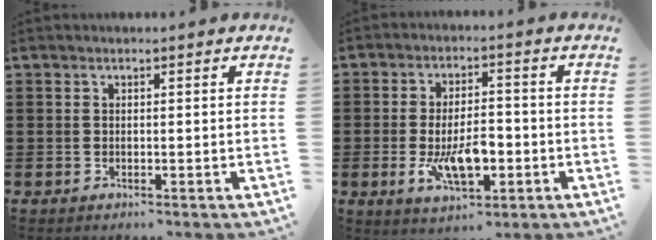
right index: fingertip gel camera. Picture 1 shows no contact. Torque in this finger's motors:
{"motor_torque": [1.29, 0.84, 0.32, 0.12]}